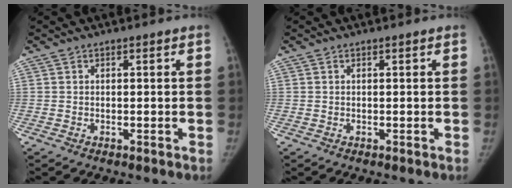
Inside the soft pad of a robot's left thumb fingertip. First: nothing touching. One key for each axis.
{"total": 0.0}